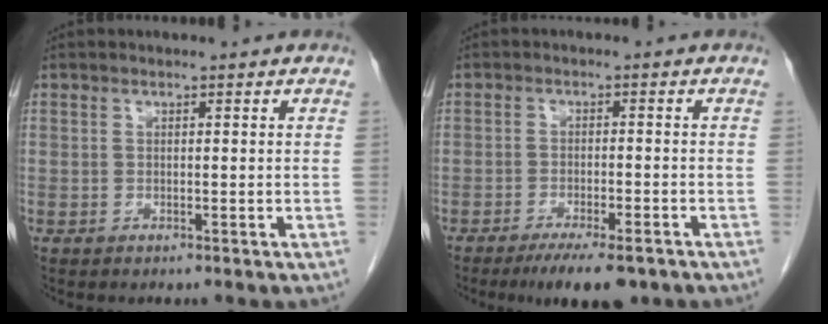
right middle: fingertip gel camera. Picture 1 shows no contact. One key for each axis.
{"total": 7.9, "fx": -5.8, "fy": 1.8, "fz": 5.1, "tx": -0.069, "ty": -0.012, "tz": -0.085}